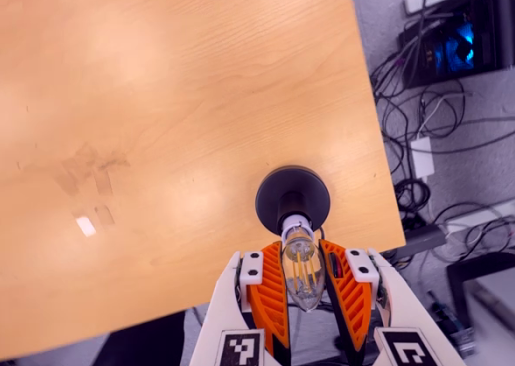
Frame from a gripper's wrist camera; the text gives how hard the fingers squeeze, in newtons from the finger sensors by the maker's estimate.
{"total": 10.8, "left": 10.5, "right": 11.2}